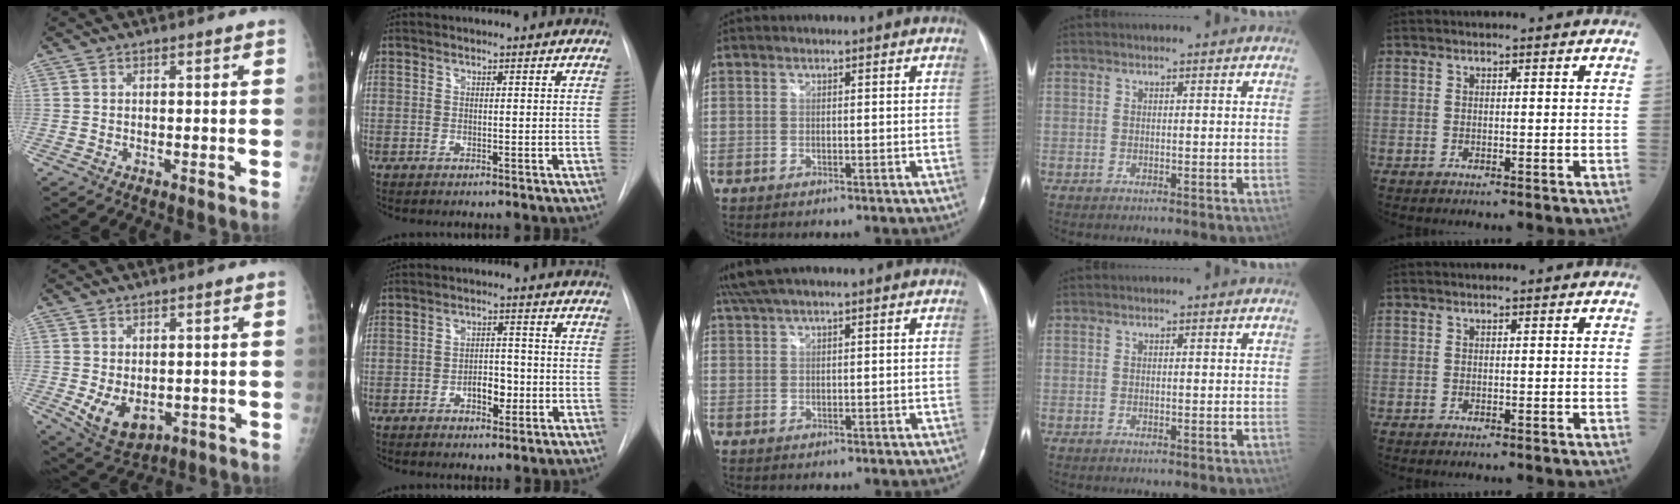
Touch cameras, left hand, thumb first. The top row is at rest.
{"thumb": {"total": 7.6, "force": [-1.0, 5.1, 5.5], "torque": [-0.076, -0.013, 0.005]}, "index": {"total": 4.2, "force": [-1.6, 2.3, 3.2], "torque": [-0.044, 0.005, -0.022]}, "middle": {"total": 5.4, "force": [4.3, 0.5, 3.2], "torque": [-0.061, 0.044, 0.081]}}